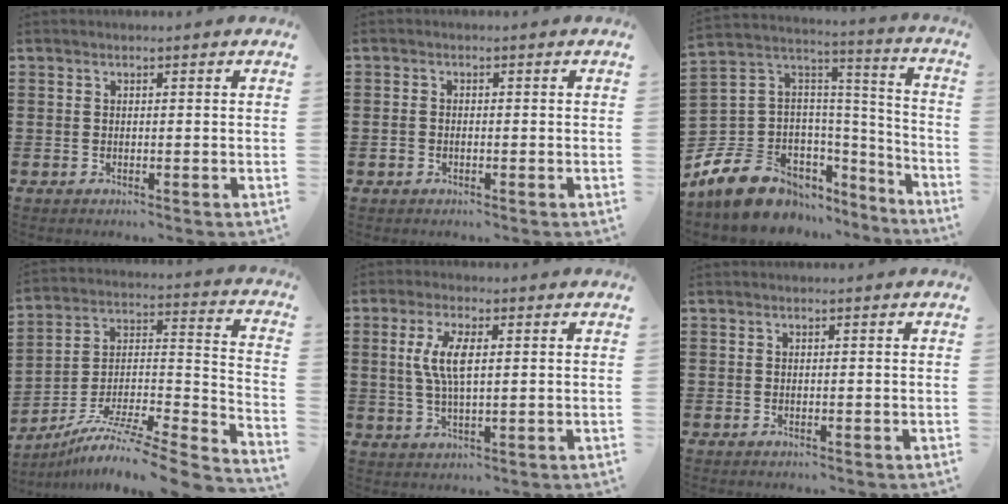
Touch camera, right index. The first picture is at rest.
{"total": 1.1, "force": [-0.5, 0.8, 0.7], "torque": [-0.014, 0.001, -0.009]}
{"total": 11.4, "force": [-7.9, 7.6, 3.0], "torque": [-0.090, 0.013, -0.146]}
{"total": 7.3, "force": [-5.6, 1.0, 4.6], "torque": [-0.083, -0.011, -0.114]}
{"total": 6.1, "force": [1.3, 2.0, 5.6], "torque": [-0.119, 0.004, 0.018]}
{"total": 0.0}